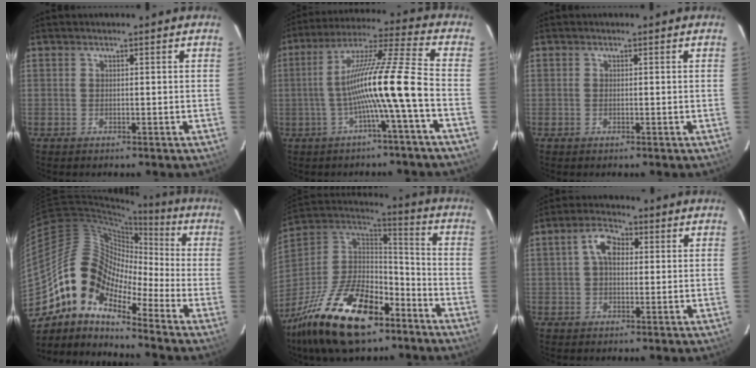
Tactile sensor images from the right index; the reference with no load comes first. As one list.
[{"total": 13.5, "force": [-3.9, -2.1, 12.8], "torque": [-0.227, 0.006, -0.071]}, {"total": 0.0}, {"total": 12.3, "force": [-7.9, 6.5, 6.9], "torque": [-0.118, 0.019, -0.171]}, {"total": 27.7, "force": [-17.3, 12.8, 17.5], "torque": [-0.361, -0.017, -0.288]}, {"total": 5.0, "force": [1.0, 3.2, 3.7], "torque": [-0.068, 0.019, 0.018]}]